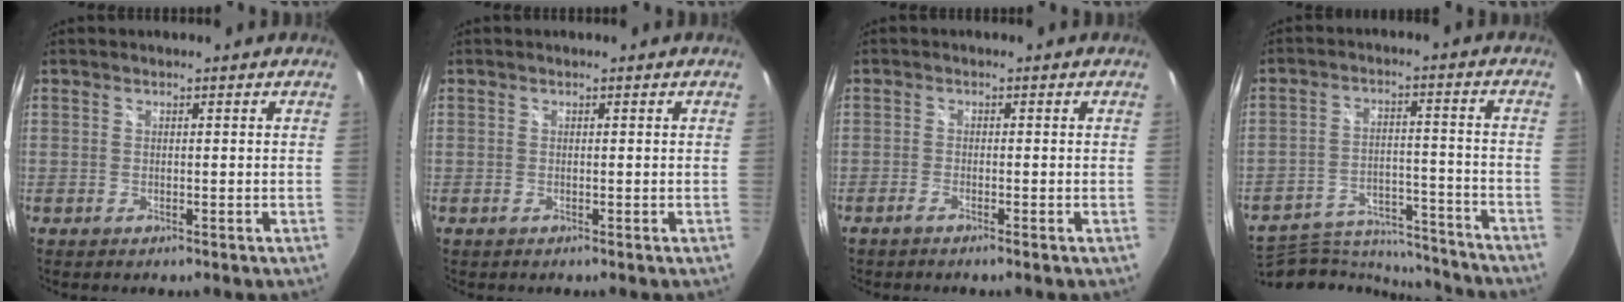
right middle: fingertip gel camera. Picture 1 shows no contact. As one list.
[{"total": 0.0}, {"total": 2.6, "force": [-2.0, -0.5, 1.5], "torque": [-0.044, -0.003, -0.040]}, {"total": 22.8, "force": [-20.7, 5.4, 7.9], "torque": [-0.155, 0.001, -0.292]}]